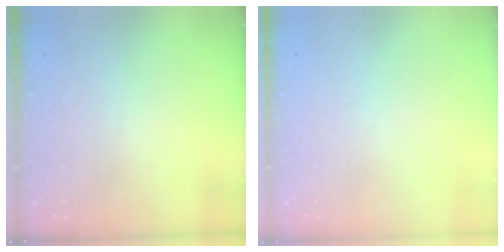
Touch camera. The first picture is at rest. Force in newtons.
{"total": 0.0}